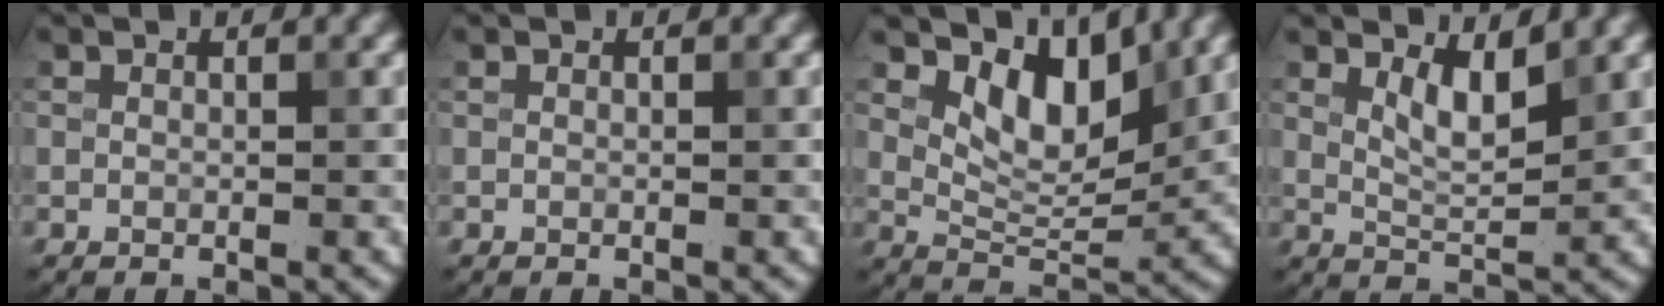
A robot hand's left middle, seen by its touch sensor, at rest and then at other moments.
{"total": 0.0}
{"total": 5.7, "force": [3.1, 2.8, 3.9], "torque": [-0.067, -0.014, 0.048]}
{"total": 2.9, "force": [1.7, 0.8, 2.2], "torque": [-0.041, -0.008, 0.035]}